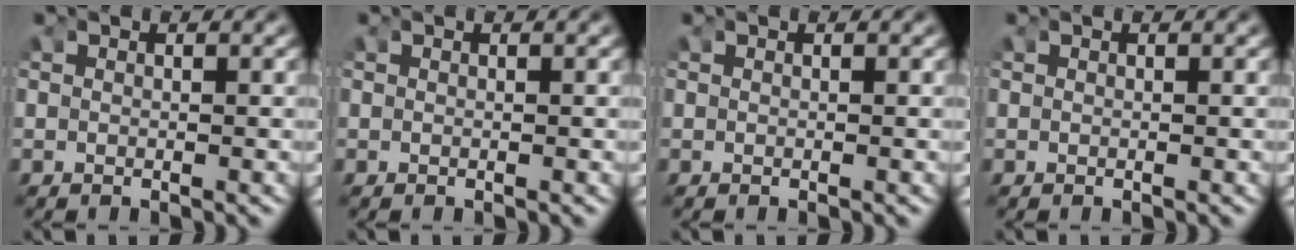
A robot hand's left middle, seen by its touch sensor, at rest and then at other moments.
{"total": 0.0}
{"total": 0.0}
{"total": 0.0}